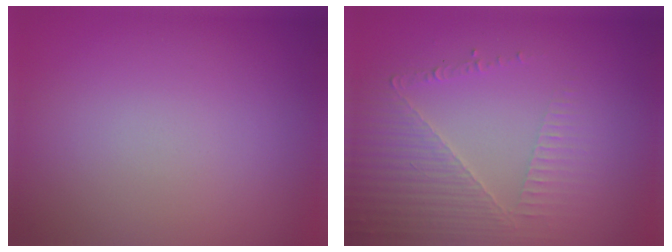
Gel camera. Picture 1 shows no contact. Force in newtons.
{"total": 3.5, "press": 3.2, "slide": 1.4}